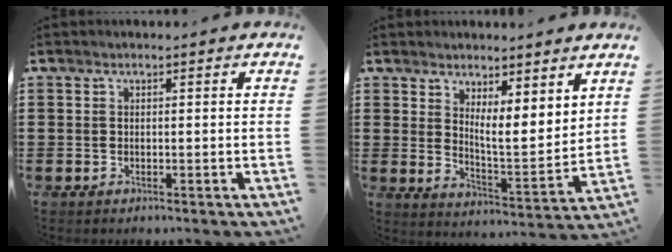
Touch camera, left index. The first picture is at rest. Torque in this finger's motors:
{"motor_torque": [1.62, -0.14, 0.55, 0.15]}